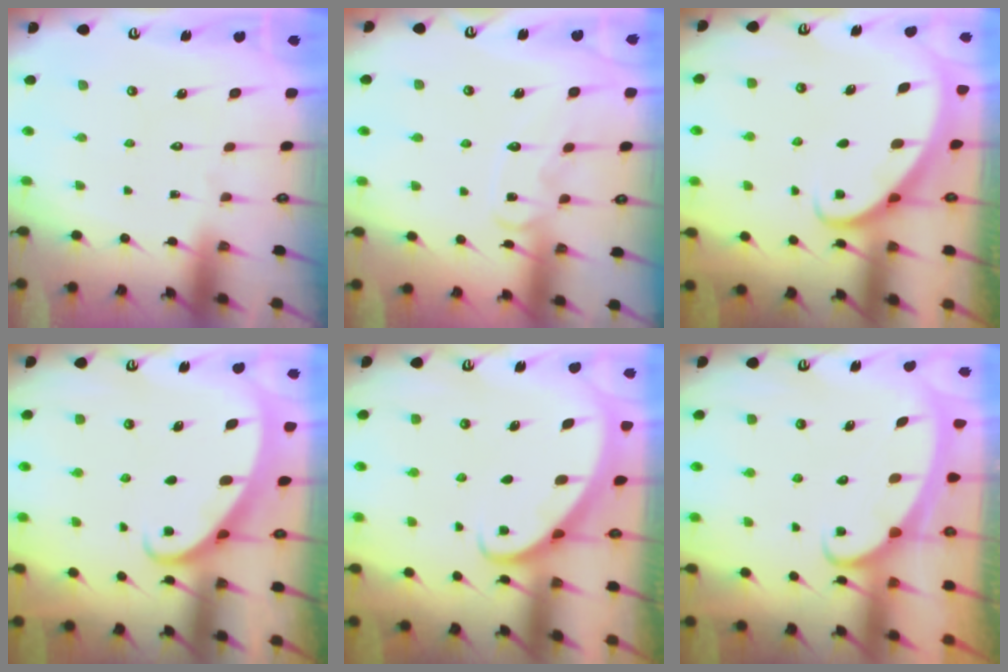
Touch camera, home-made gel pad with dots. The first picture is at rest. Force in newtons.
{"total": 9.6, "press": 9.6, "slide": 0.7}
{"total": 2.7, "press": 2.7, "slide": 0.1}
{"total": 2.4, "press": 2.4, "slide": 0.2}
{"total": 2.7, "press": 2.7, "slide": 0.2}
{"total": 2.3, "press": 2.3, "slide": 0.3}